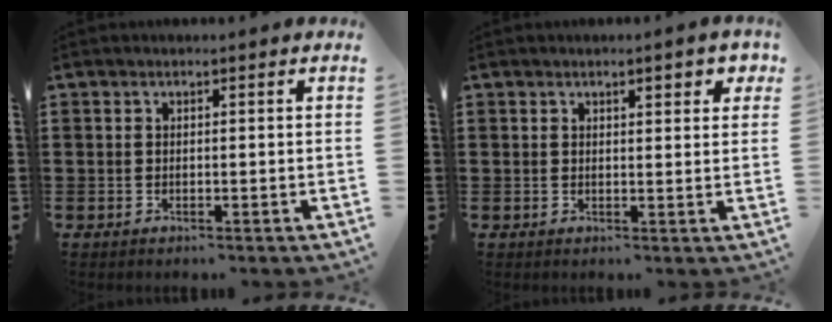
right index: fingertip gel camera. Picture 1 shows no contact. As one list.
[{"total": 2.3, "force": [1.4, 0.7, 1.7], "torque": [-0.021, -0.001, 0.019]}]